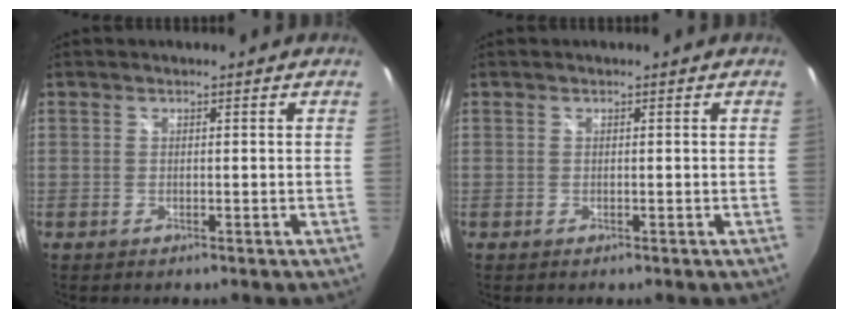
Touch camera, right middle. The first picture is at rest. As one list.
[{"total": 0.0}]